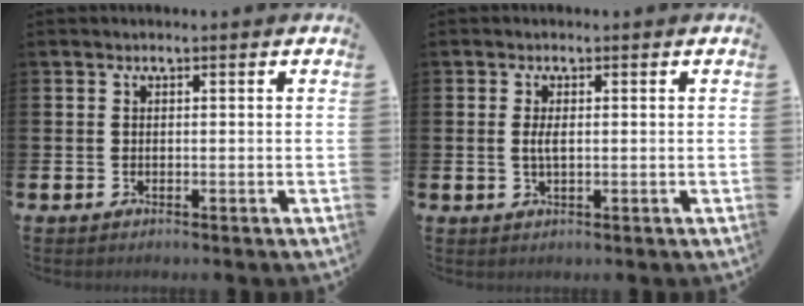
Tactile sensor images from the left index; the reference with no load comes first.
{"total": 2.0, "force": [0.2, 0.7, 1.9], "torque": [-0.034, 0.002, 0.000]}